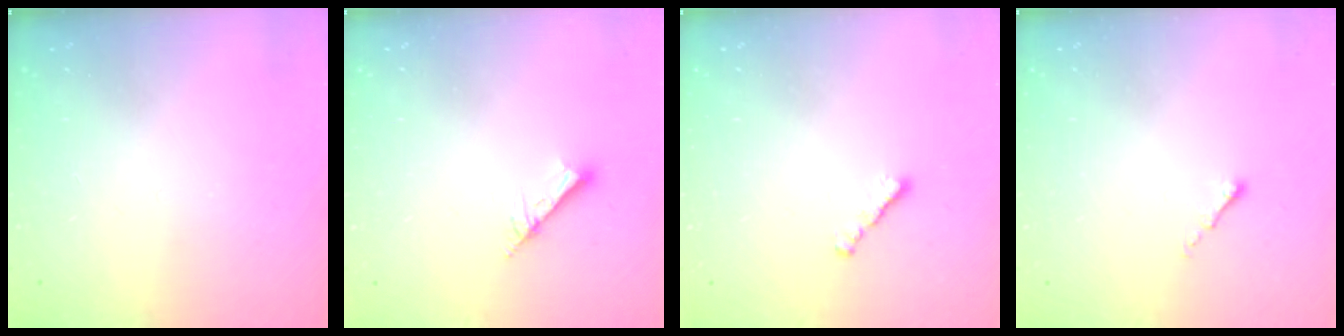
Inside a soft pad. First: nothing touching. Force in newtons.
{"total": 2.0, "press": 2.0, "slide": 0.1}
{"total": 1.8, "press": 1.7, "slide": 0.6}
{"total": 0.0}